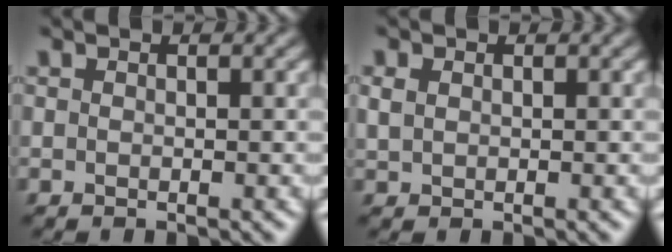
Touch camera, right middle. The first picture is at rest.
{"total": 1.3, "force": [0.4, 1.0, 0.7], "torque": [-0.016, 0.001, 0.011]}